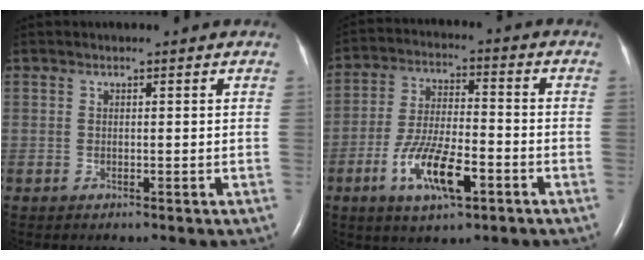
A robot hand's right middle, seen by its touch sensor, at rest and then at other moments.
{"total": 10.7, "force": [-4.8, 3.1, 9.1], "torque": [-0.186, -0.005, -0.082]}